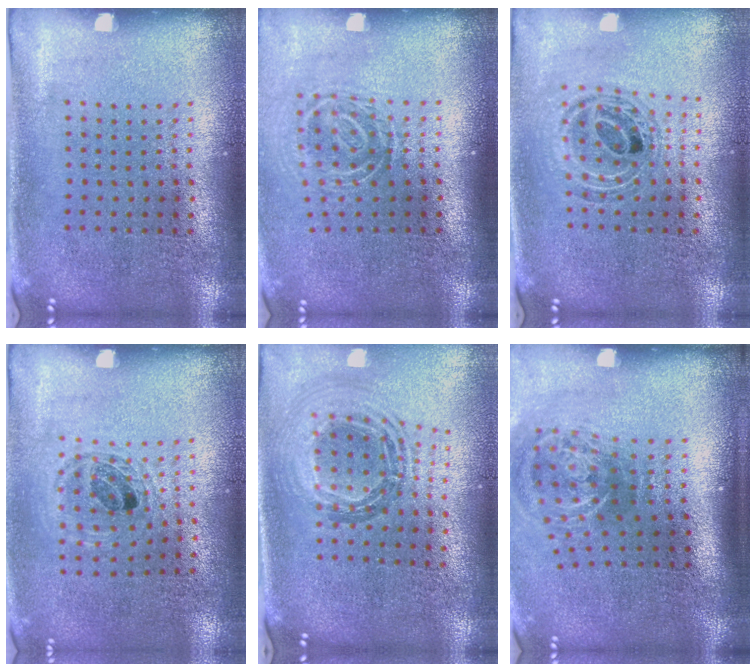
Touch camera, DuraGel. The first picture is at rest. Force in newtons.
{"total": 1.8, "press": 1.2, "slide": 1.4}
{"total": 0.8, "press": 0.8, "slide": 0.1}
{"total": 1.0, "press": 1.0, "slide": 0.3}
{"total": 1.1, "press": 1.1, "slide": 0.4}
{"total": 2.2, "press": 1.4, "slide": 1.7}